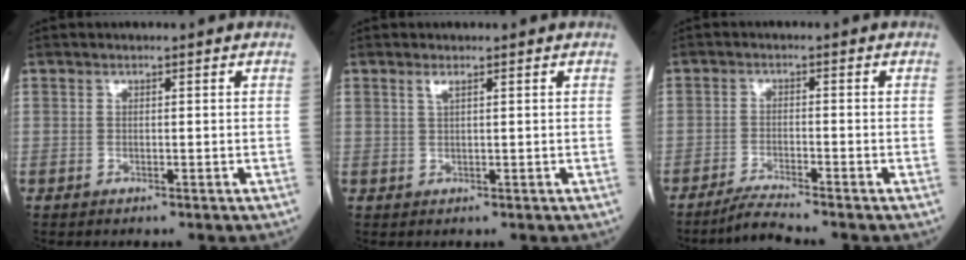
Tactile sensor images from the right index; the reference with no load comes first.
{"total": 1.2, "force": [0.7, 0.0, 0.9], "torque": [-0.022, 0.001, 0.015]}
{"total": 3.6, "force": [-3.3, -1.2, 0.9], "torque": [-0.027, -0.019, -0.067]}